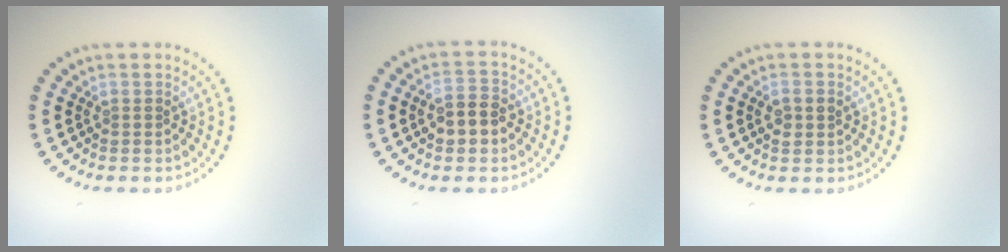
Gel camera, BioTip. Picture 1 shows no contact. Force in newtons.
{"total": 2.9, "press": 2.9, "slide": 0.4}
{"total": 1.5, "press": 1.4, "slide": 0.3}